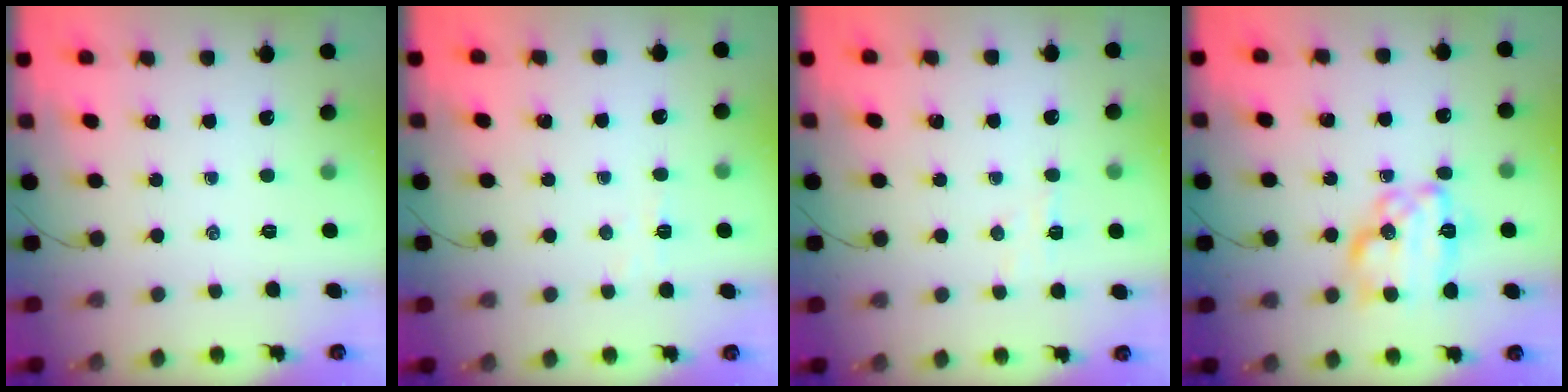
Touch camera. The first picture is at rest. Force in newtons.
{"total": 3.6, "press": 3.4, "slide": 1.1}
{"total": 4.4, "press": 4.3, "slide": 1.2}
{"total": 15.6, "press": 15.6, "slide": 1.0}